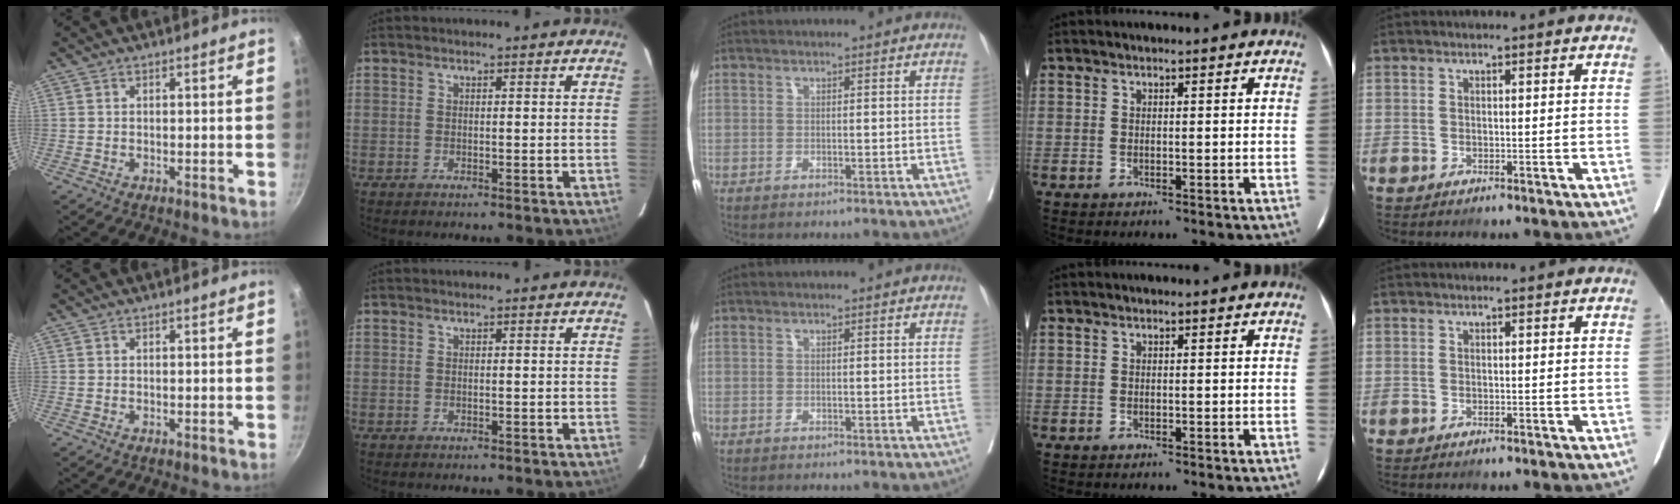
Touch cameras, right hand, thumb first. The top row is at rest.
{}